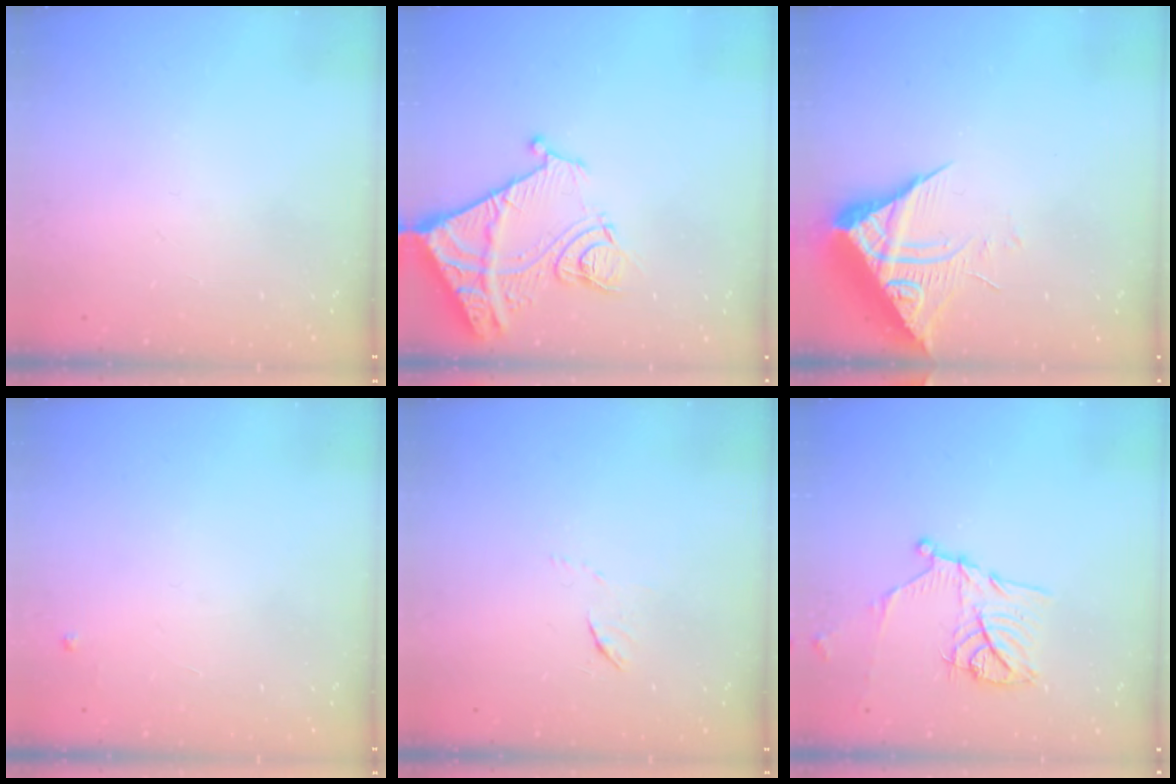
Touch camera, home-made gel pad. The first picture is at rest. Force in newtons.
{"total": 17.2, "press": 17.1, "slide": 2.0}
{"total": 8.8, "press": 8.7, "slide": 0.9}
{"total": 2.4, "press": 2.4, "slide": 0.4}
{"total": 3.7, "press": 3.7, "slide": 0.4}
{"total": 13.8, "press": 13.7, "slide": 0.8}